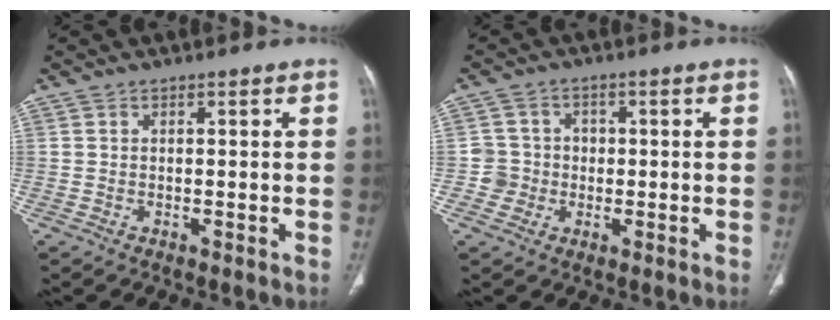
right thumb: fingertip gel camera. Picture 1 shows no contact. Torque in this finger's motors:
{"motor_torque": [-0.10, 0.24, -0.04, 0.43, -0.04]}